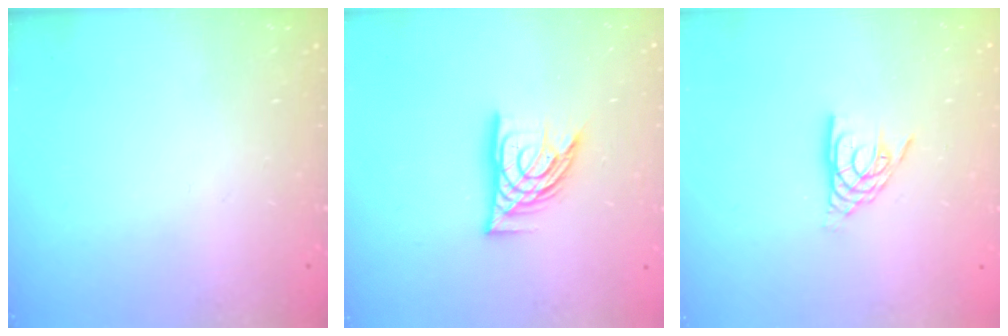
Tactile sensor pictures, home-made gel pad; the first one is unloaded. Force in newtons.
{"total": 12.1, "press": 12.0, "slide": 1.4}
{"total": 9.6, "press": 9.5, "slide": 0.9}